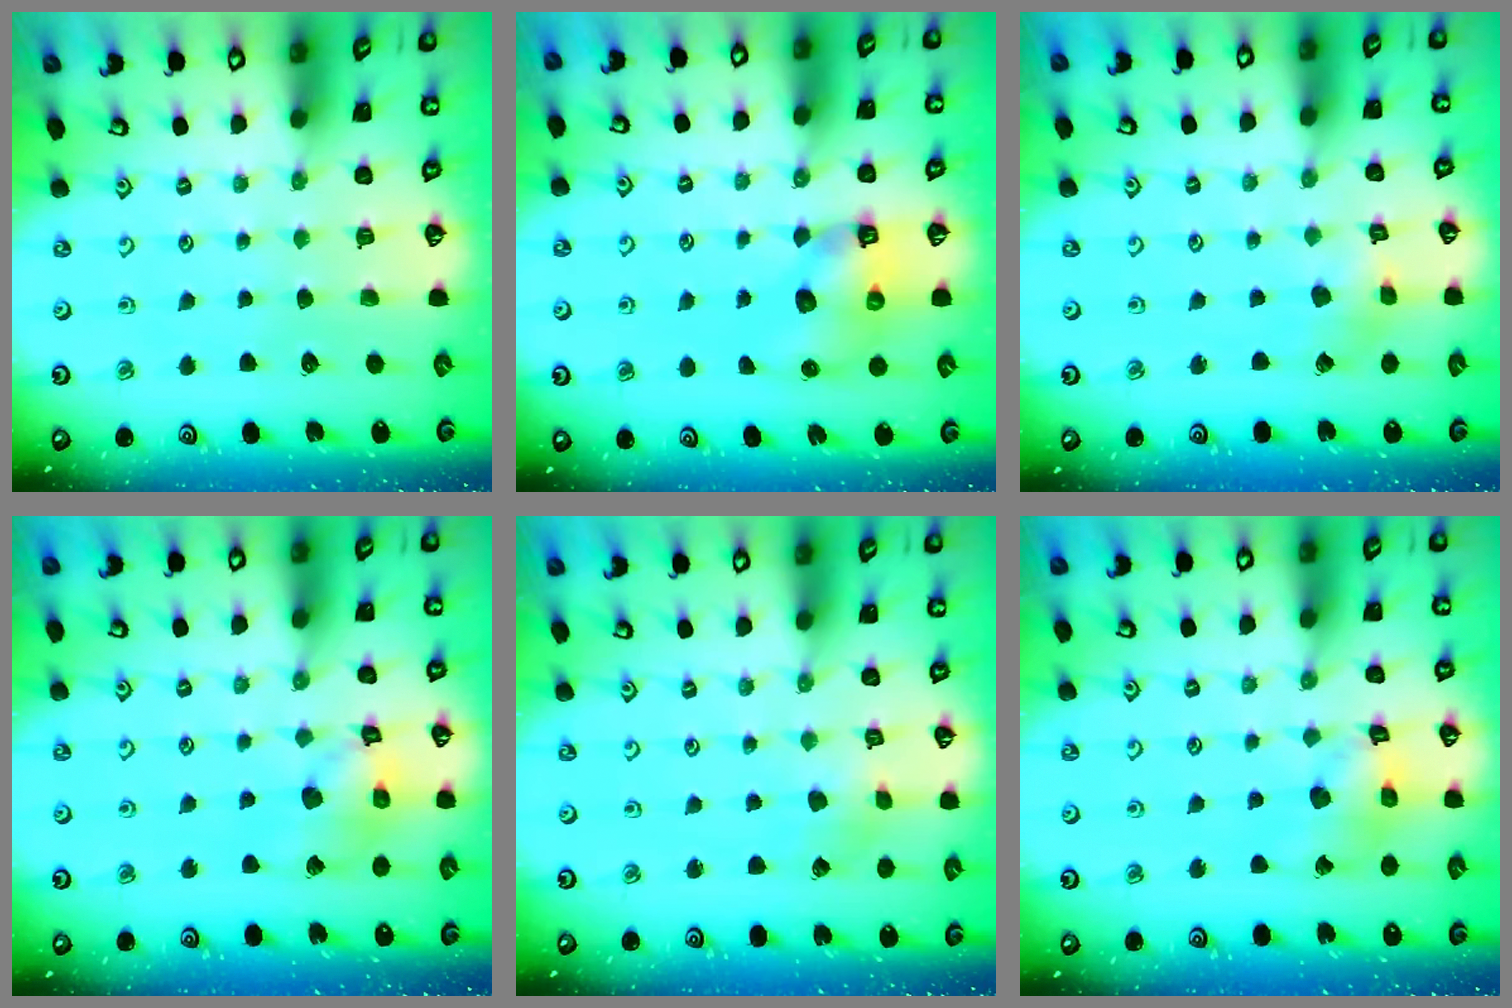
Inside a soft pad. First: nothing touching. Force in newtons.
{"total": 9.3, "press": 9.3, "slide": 0.7}
{"total": 2.6, "press": 2.6, "slide": 0.3}
{"total": 12.4, "press": 12.2, "slide": 1.7}
{"total": 2.0, "press": 2.0, "slide": 0.3}
{"total": 11.2, "press": 11.1, "slide": 1.2}